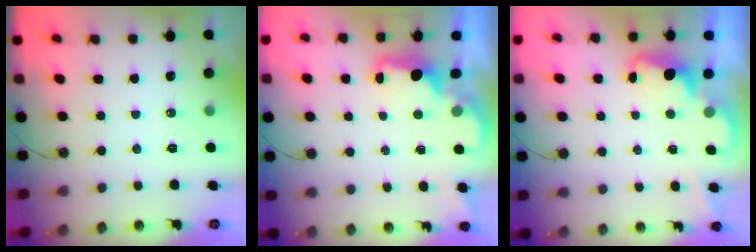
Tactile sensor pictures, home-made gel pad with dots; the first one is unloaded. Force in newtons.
{"total": 2.1, "press": 2.0, "slide": 0.8}
{"total": 2.4, "press": 2.3, "slide": 0.6}